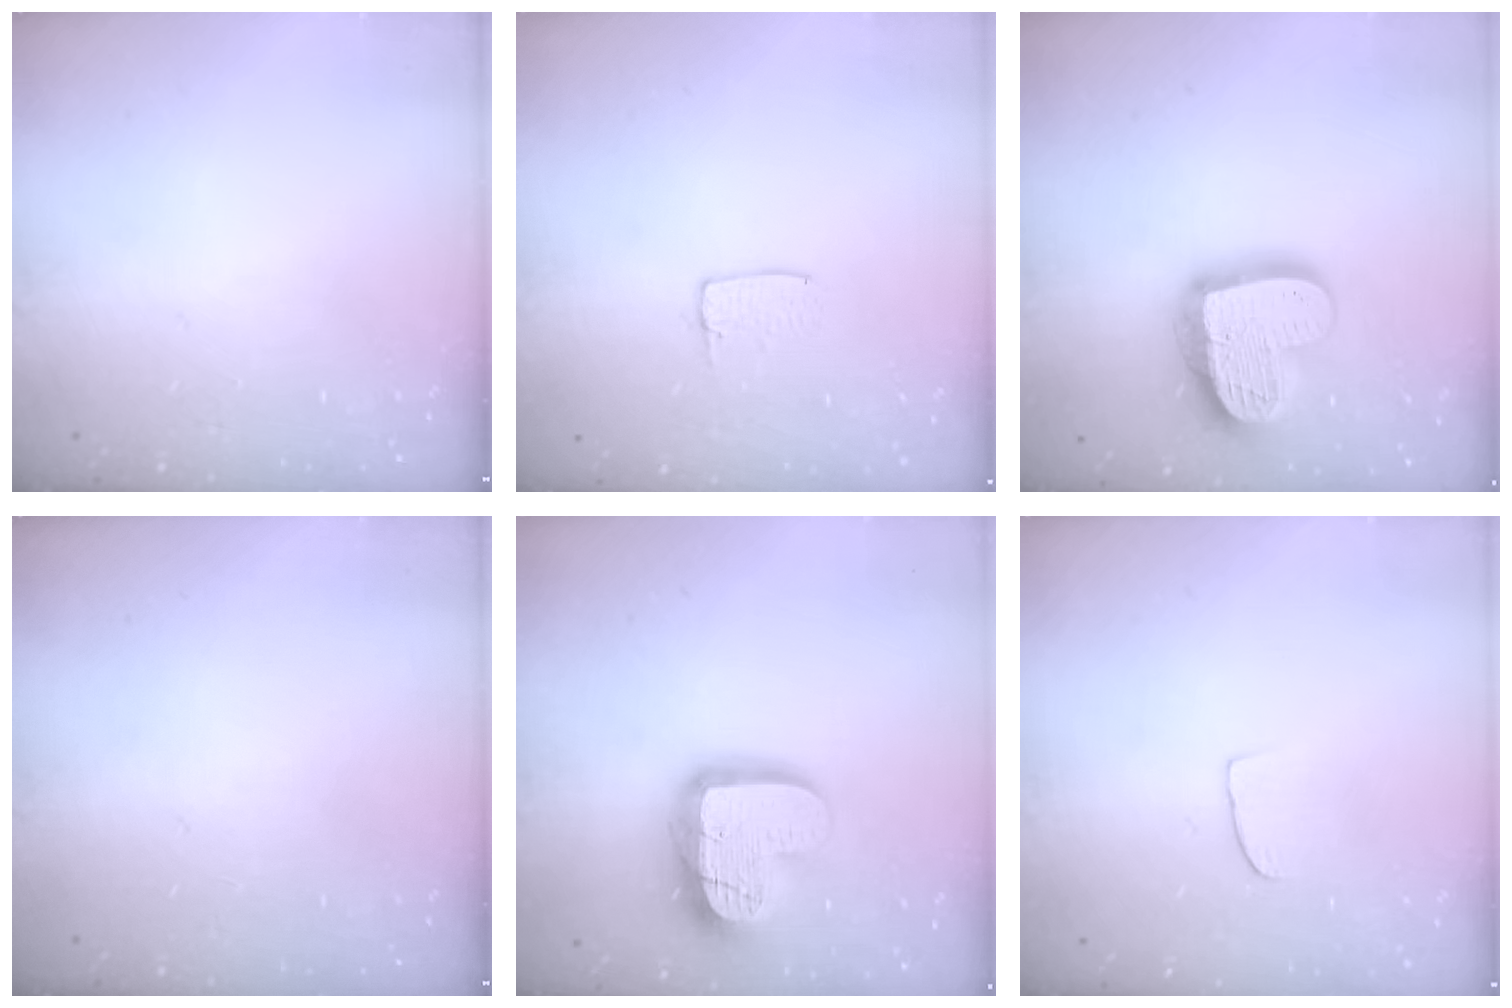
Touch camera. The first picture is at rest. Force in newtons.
{"total": 4.2, "press": 4.2, "slide": 0.3}
{"total": 19.9, "press": 19.9, "slide": 1.6}
{"total": 0.0}
{"total": 17.4, "press": 17.4, "slide": 1.7}
{"total": 3.7, "press": 3.7, "slide": 0.3}